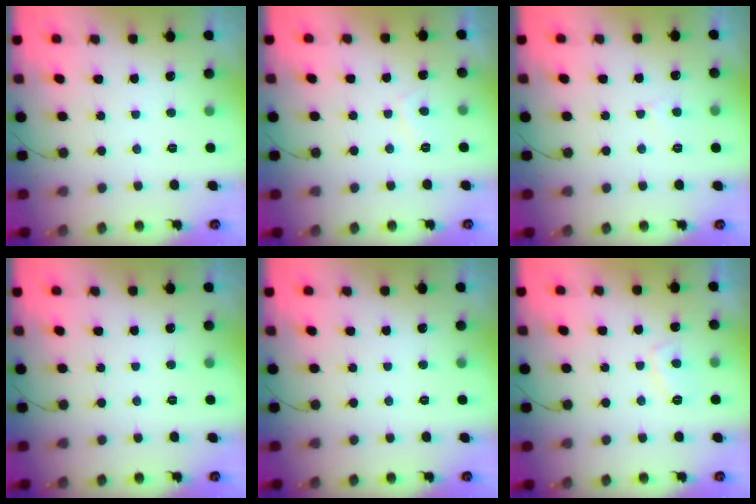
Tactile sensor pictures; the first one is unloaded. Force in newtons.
{"total": 1.4, "press": 1.2, "slide": 0.7}
{"total": 2.7, "press": 2.7, "slide": 0.2}
{"total": 0.0}
{"total": 0.0}
{"total": 4.1, "press": 4.0, "slide": 0.9}